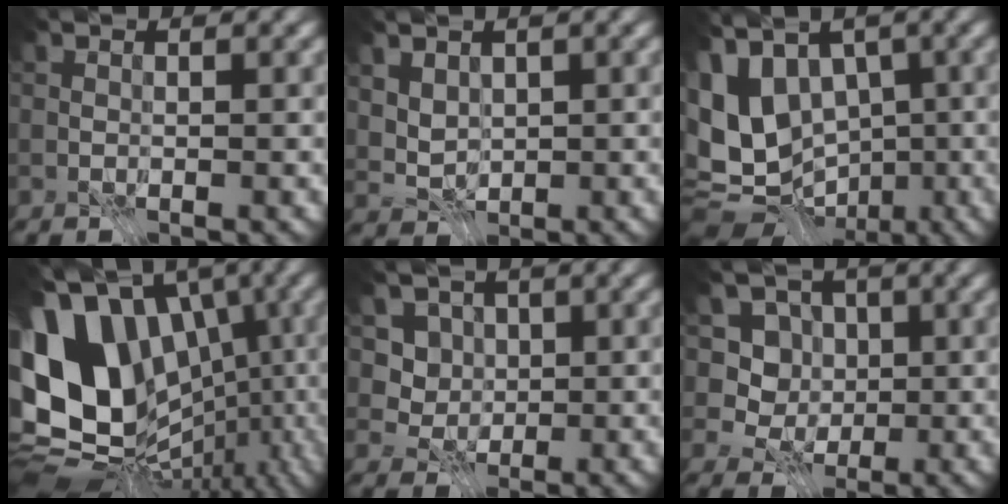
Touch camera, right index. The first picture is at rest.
{"total": 3.3, "force": [1.4, 2.4, 1.7], "torque": [-0.042, 0.004, 0.043]}
{"total": 10.6, "force": [-0.8, 8.4, 6.4], "torque": [-0.137, 0.015, 0.000]}
{"total": 16.9, "force": [-0.3, 13.0, 10.7], "torque": [-0.206, -0.005, 0.022]}
{"total": 2.9, "force": [0.4, 2.8, 0.8], "torque": [-0.018, -0.012, 0.007]}
{"total": 5.0, "force": [0.6, 4.6, 1.9], "torque": [-0.023, 0.000, -0.004]}